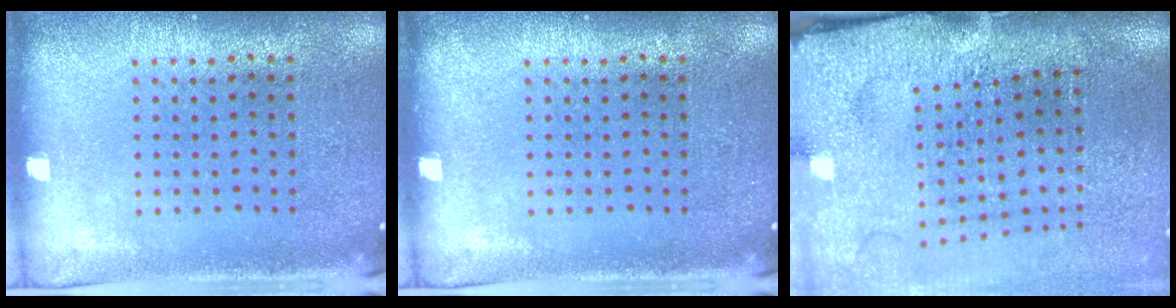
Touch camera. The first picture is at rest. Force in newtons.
{"total": 0.0}
{"total": 4.3, "press": 3.4, "slide": 2.6}